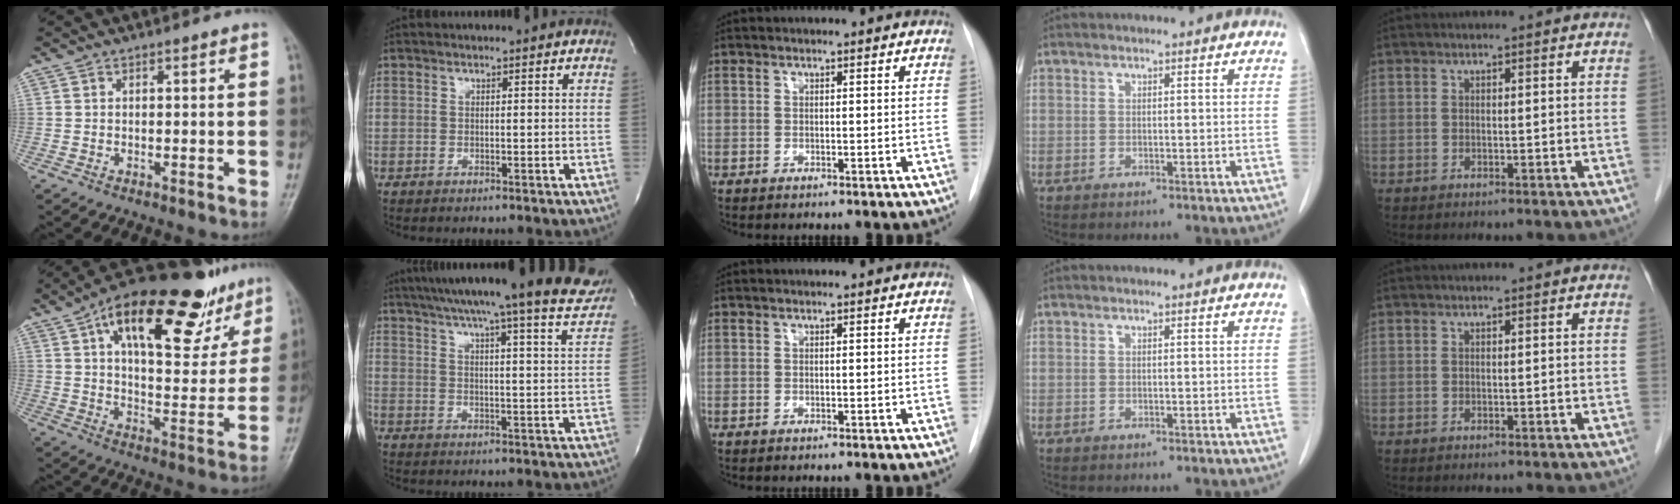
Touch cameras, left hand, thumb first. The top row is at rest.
{"thumb": {"total": 25.9, "force": [15.0, 11.1, 18.0], "torque": [-0.225, -0.018, 0.229]}, "index": {"total": 21.0, "force": [18.3, 0.2, 10.2], "torque": [-0.147, -0.046, 0.227]}}